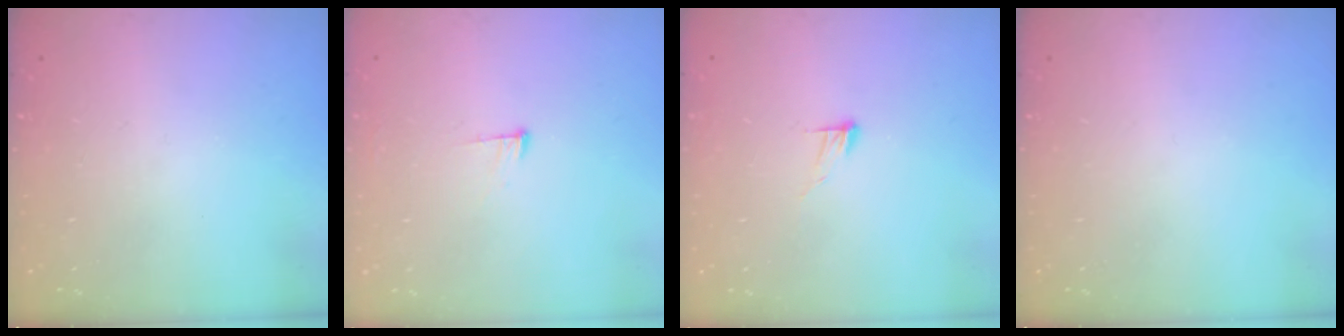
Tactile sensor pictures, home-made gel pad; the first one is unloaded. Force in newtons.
{"total": 6.5, "press": 6.4, "slide": 1.4}
{"total": 5.2, "press": 5.1, "slide": 0.4}
{"total": 0.0}